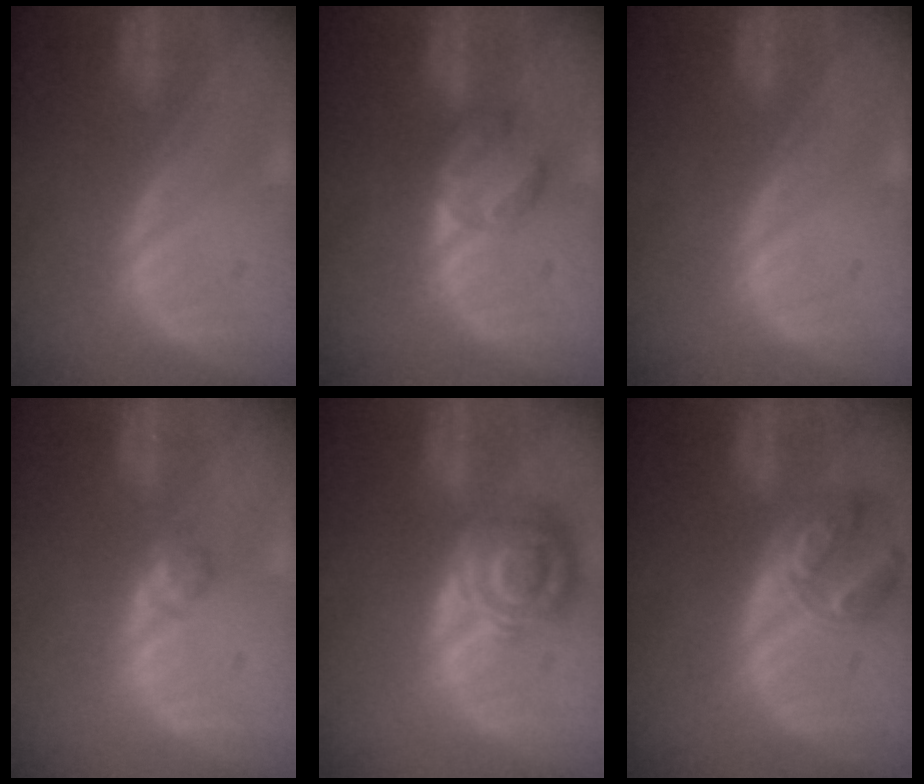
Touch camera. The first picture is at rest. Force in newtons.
{"total": 4.3, "press": 4.3, "slide": 0.4}
{"total": 0.0}
{"total": 1.6, "press": 1.6, "slide": 0.2}
{"total": 8.3, "press": 7.3, "slide": 4.0}
{"total": 7.6, "press": 6.7, "slide": 3.7}